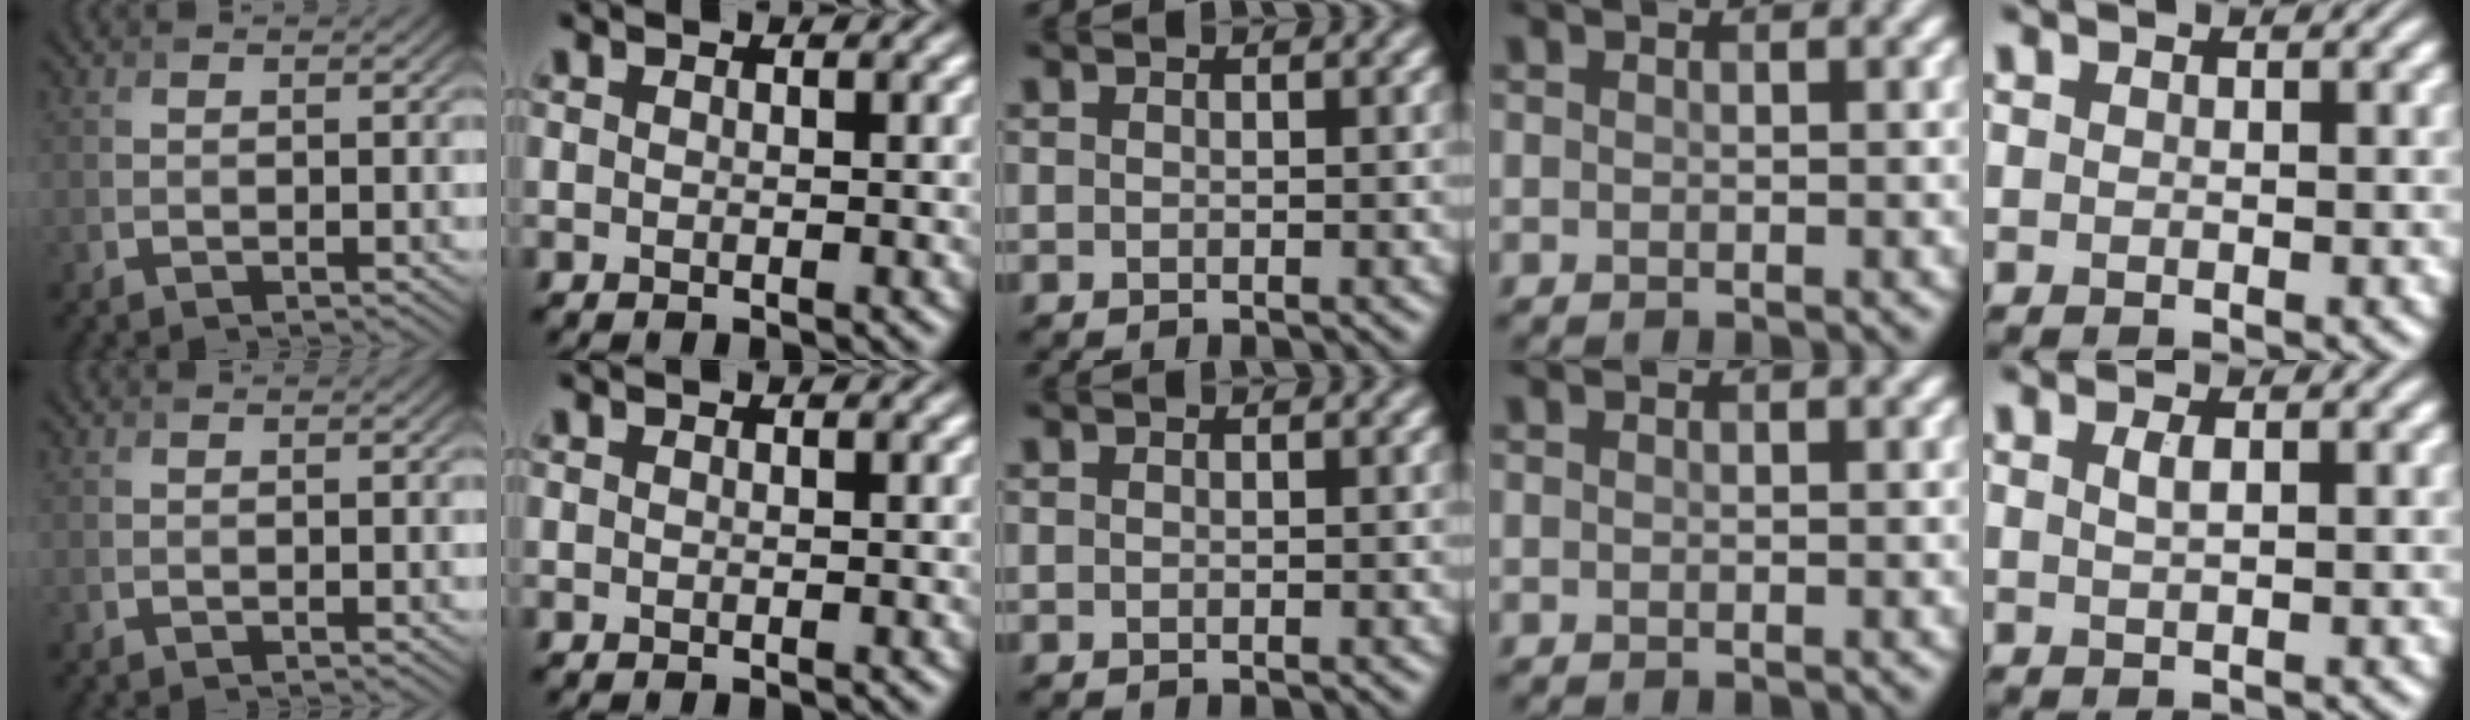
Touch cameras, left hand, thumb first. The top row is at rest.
{"little": {"total": 1.1, "force": [0.4, 0.4, 1.0], "torque": [-0.016, 0.004, 0.006]}}